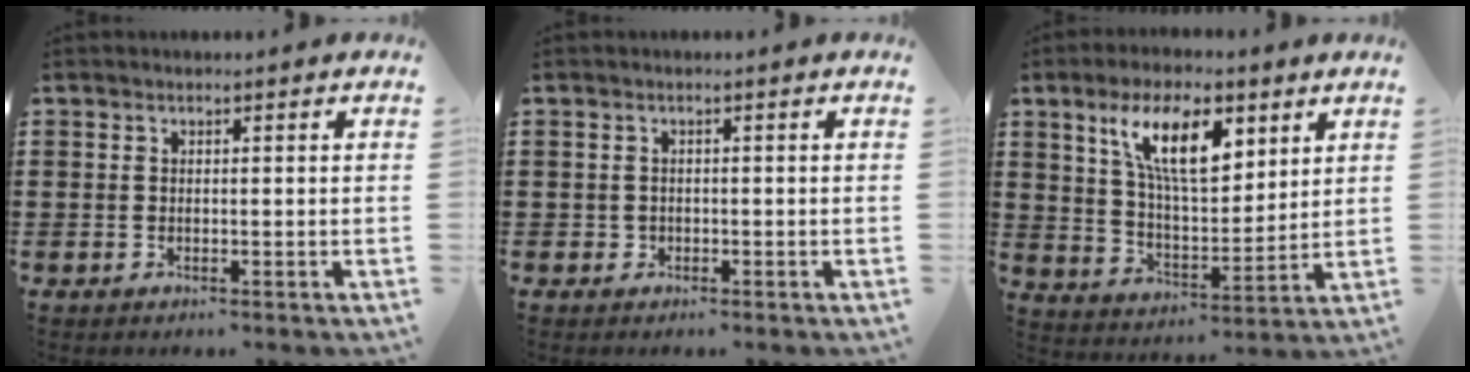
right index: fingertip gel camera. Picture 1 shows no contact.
{"total": 0.8, "force": [0.1, 0.8, 0.2], "torque": [-0.006, 0.004, 0.000]}
{"total": 11.7, "force": [6.1, 4.5, 8.9], "torque": [-0.183, 0.005, 0.107]}